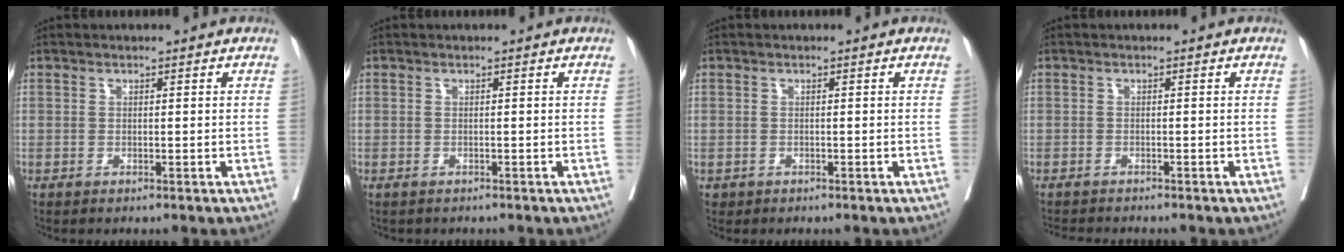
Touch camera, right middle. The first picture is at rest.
{"total": 1.0, "force": [-0.9, 0.4, 0.2], "torque": [-0.008, -0.002, -0.014]}
{"total": 0.5, "force": [-0.3, 0.4, 0.0], "torque": [-0.006, 0.002, -0.005]}
{"total": 3.0, "force": [-3.0, 0.0, 0.6], "torque": [-0.005, -0.011, -0.046]}